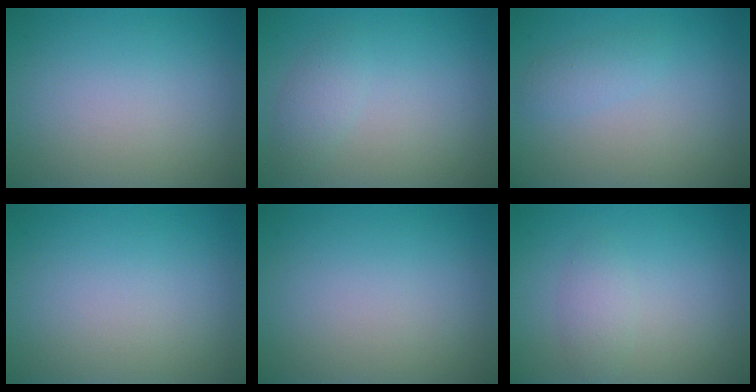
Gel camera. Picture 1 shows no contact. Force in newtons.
{"total": 1.6, "press": 1.6, "slide": 0.1}
{"total": 1.3, "press": 1.3, "slide": 0.1}
{"total": 0.0}
{"total": 0.0}
{"total": 1.5, "press": 1.5, "slide": 0.0}